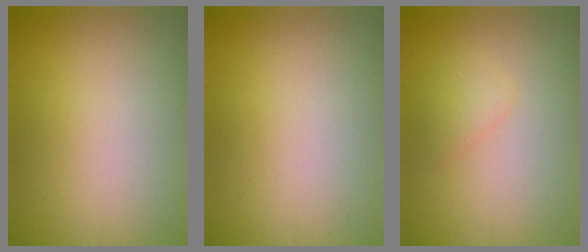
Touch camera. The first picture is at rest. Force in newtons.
{"total": 0.0}
{"total": 1.2, "press": 1.2, "slide": 0.0}